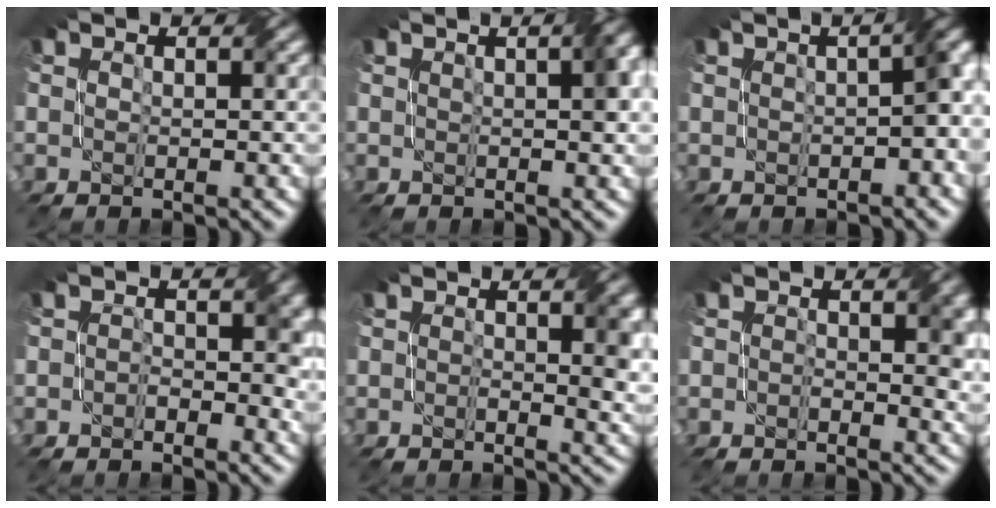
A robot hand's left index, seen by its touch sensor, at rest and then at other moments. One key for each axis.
{"total": 3.6, "fx": 0.8, "fy": 1.1, "fz": 3.3, "tx": -0.034, "ty": 0.016, "tz": 0.011}
{"total": 4.1, "fx": 0.1, "fy": 1.1, "fz": 3.9, "tx": -0.048, "ty": 0.014, "tz": 0.003}
{"total": 3.2, "fx": -0.1, "fy": 2.0, "fz": 2.4, "tx": -0.024, "ty": -0.001, "tz": -0.010}
{"total": 3.2, "fx": 0.2, "fy": 1.2, "fz": 3.0, "tx": -0.040, "ty": -0.002, "tz": 0.001}
{"total": 3.4, "fx": 0.2, "fy": 1.9, "fz": 2.9, "tx": -0.030, "ty": 0.000, "tz": -0.002}